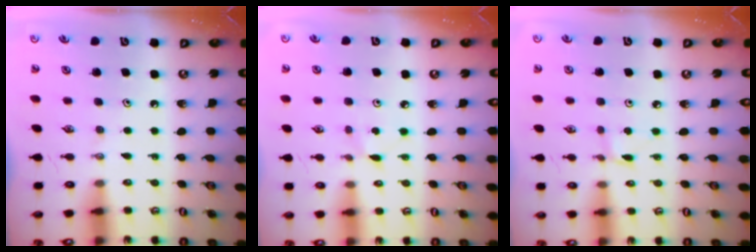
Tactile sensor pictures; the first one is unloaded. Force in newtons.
{"total": 2.5, "press": 2.5, "slide": 0.3}
{"total": 1.9, "press": 1.9, "slide": 0.2}